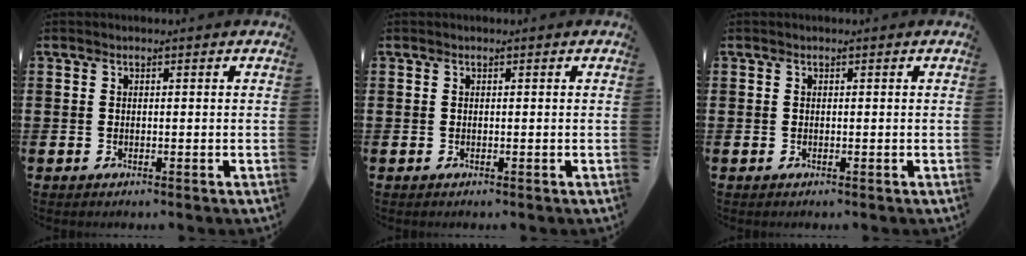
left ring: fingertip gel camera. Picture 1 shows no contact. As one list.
[{"total": 0.0}, {"total": 0.0}]